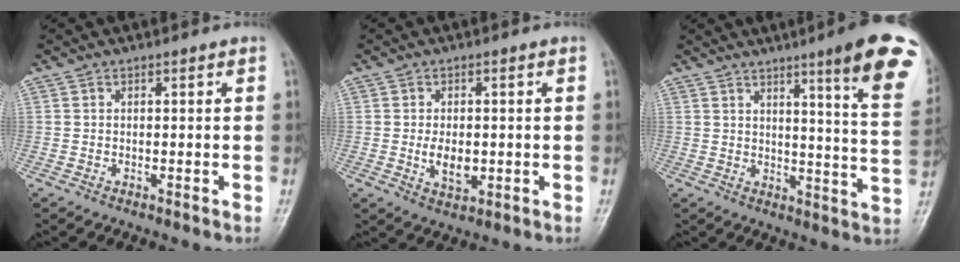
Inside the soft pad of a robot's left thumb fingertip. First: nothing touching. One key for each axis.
{"total": 5.0, "fx": -0.5, "fy": 3.0, "fz": 4.0, "tx": -0.061, "ty": -0.006, "tz": -0.003}
{"total": 17.1, "fx": 9.3, "fy": 1.4, "fz": 14.2, "tx": -0.160, "ty": -0.050, "tz": 0.111}